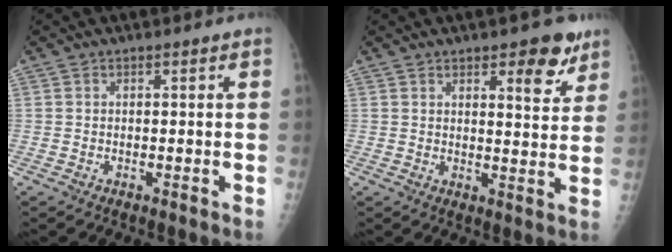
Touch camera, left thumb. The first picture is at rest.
{"total": 7.8, "force": [4.7, 2.9, 5.5], "torque": [-0.047, -0.027, 0.060]}